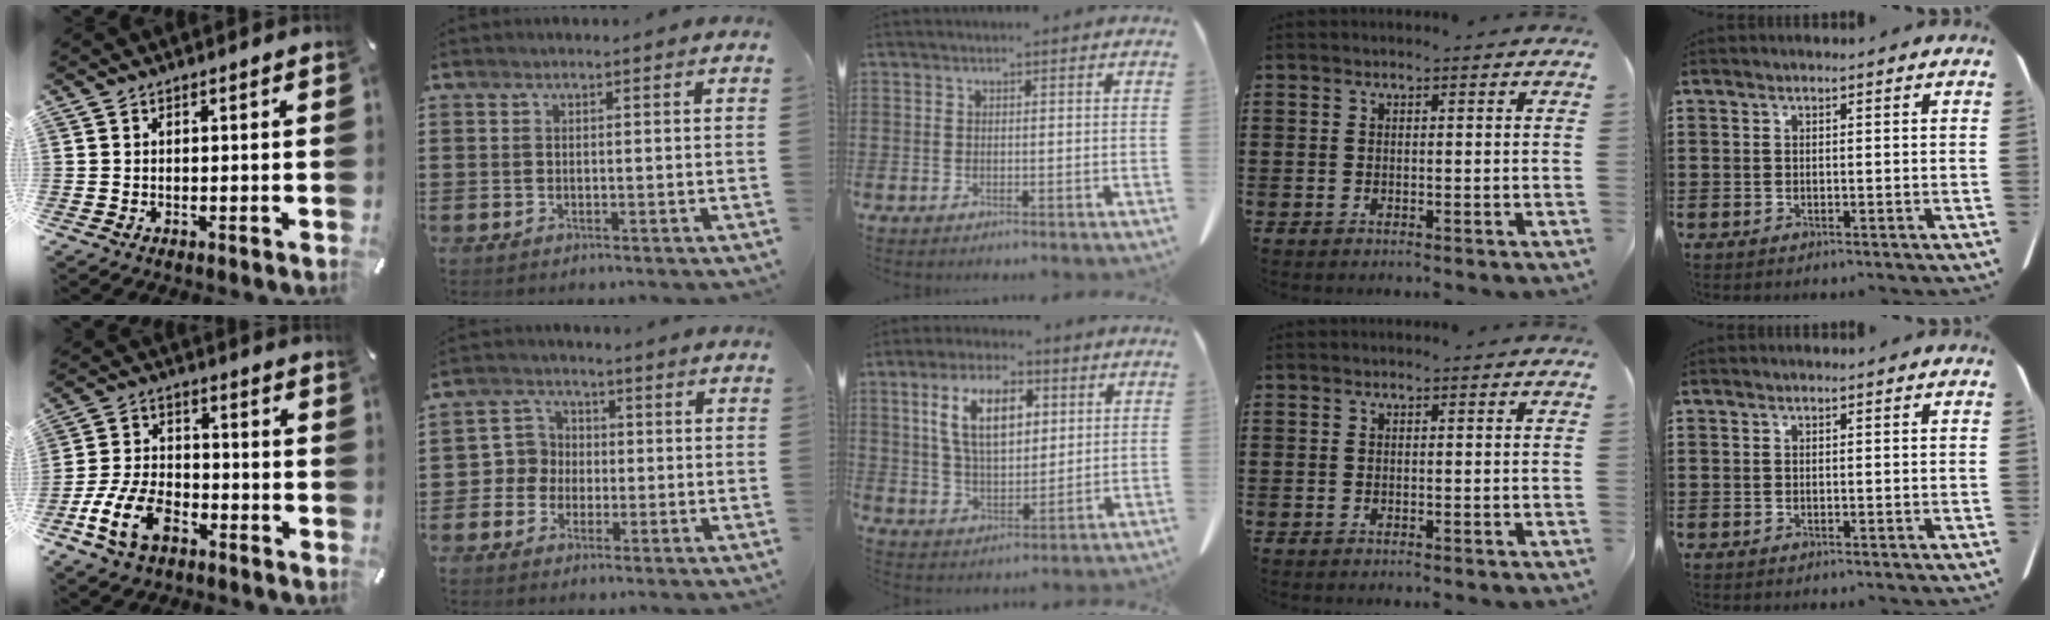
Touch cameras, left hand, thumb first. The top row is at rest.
{"thumb": {"total": 12.7, "force": [-6.5, 7.9, 7.6], "torque": [-0.166, 0.030, -0.120]}, "index": {"total": 4.3, "force": [-1.0, 4.2, 0.4], "torque": [-0.036, 0.009, -0.025]}, "middle": {"total": 9.8, "force": [4.2, 5.0, 7.3], "torque": [-0.152, 0.014, 0.075]}}